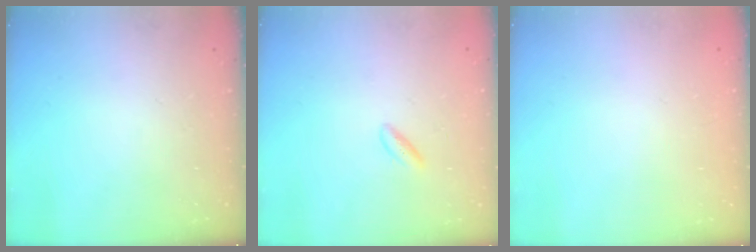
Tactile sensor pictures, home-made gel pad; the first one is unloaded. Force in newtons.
{"total": 2.2, "press": 1.9, "slide": 1.2}
{"total": 2.0, "press": 2.0, "slide": 0.1}